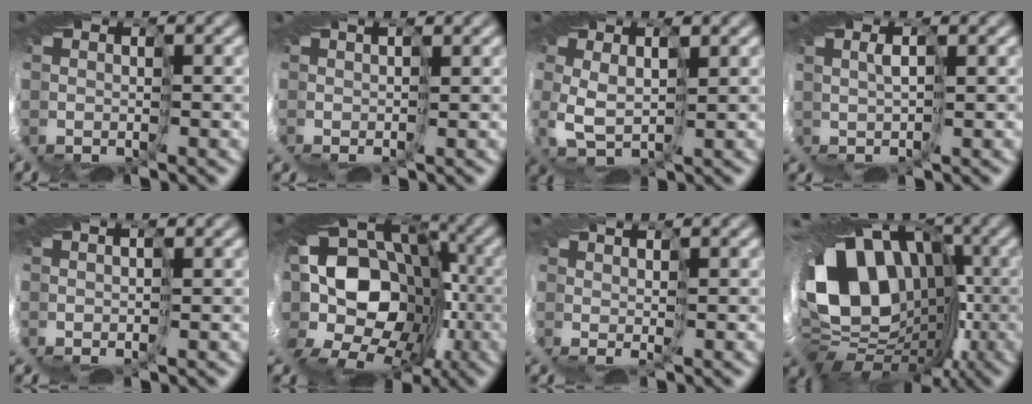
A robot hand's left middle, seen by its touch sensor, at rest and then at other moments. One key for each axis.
{"total": 2.0, "fx": 1.3, "fy": -1.5, "fz": -0.6, "tx": 0.018, "ty": 0.017, "tz": 0.006}
{"total": 1.1, "fx": 0.5, "fy": -0.4, "fz": 1.0, "tx": -0.043, "ty": -0.003, "tz": -0.007}
{"total": 2.6, "fx": 0.6, "fy": -2.4, "fz": -0.9, "tx": 0.018, "ty": 0.015, "tz": 0.000}
{"total": 1.0, "fx": 0.6, "fy": -0.8, "fz": -0.2, "tx": 0.017, "ty": 0.010, "tz": -0.003}
{"total": 14.6, "fx": -4.0, "fy": 10.8, "fz": 8.9, "tx": -0.116, "ty": 0.011, "tz": -0.117}
{"total": 3.5, "fx": 1.1, "fy": -2.9, "fz": -1.4, "tx": 0.034, "ty": 0.006, "tz": -0.003}
{"total": 13.1, "fx": 0.9, "fy": 10.2, "fz": 8.1, "tx": -0.120, "ty": 0.012, "tz": 0.001}